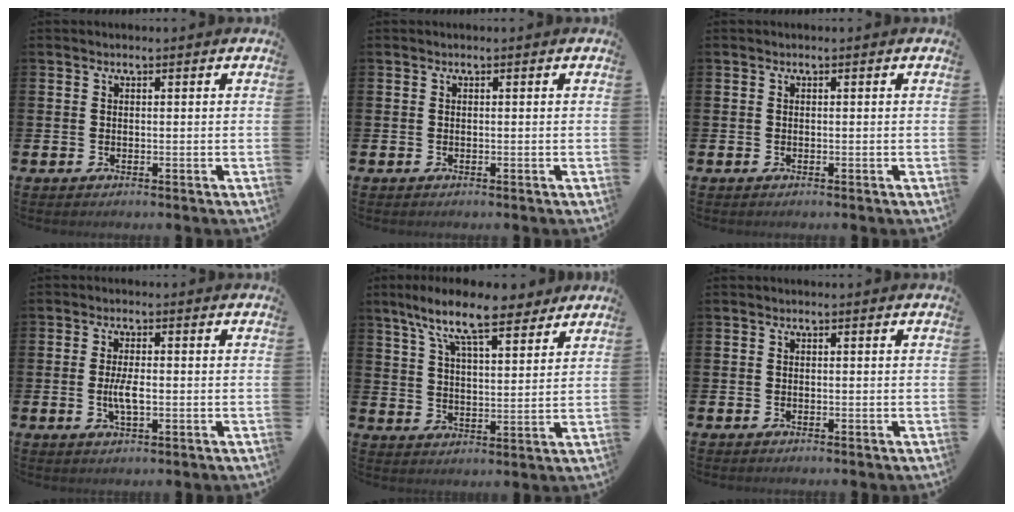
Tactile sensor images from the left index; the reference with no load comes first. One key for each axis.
{"total": 0.0}
{"total": 0.0}
{"total": 3.7, "fx": -0.4, "fy": 1.4, "fz": 3.4, "tx": -0.067, "ty": -0.003, "tz": -0.010}
{"total": 10.7, "fx": 8.9, "fy": 2.5, "fz": 5.5, "tx": -0.122, "ty": -0.035, "tz": 0.158}
{"total": 0.0}